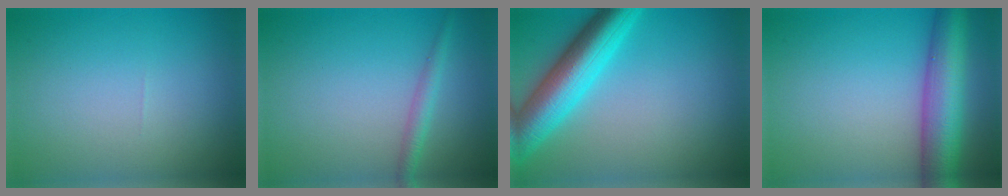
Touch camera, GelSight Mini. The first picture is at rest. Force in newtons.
{"total": 1.7, "press": 1.7, "slide": 0.1}
{"total": 7.5, "press": 7.5, "slide": 0.3}
{"total": 7.3, "press": 7.3, "slide": 0.3}